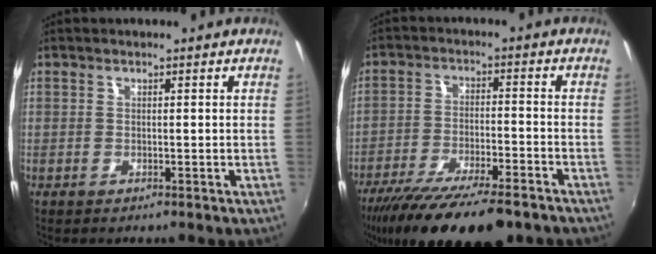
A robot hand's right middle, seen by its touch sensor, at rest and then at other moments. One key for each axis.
{"total": 18.6, "fx": -14.5, "fy": 4.2, "fz": 10.9, "tx": -0.209, "ty": -0.046, "tz": -0.229}